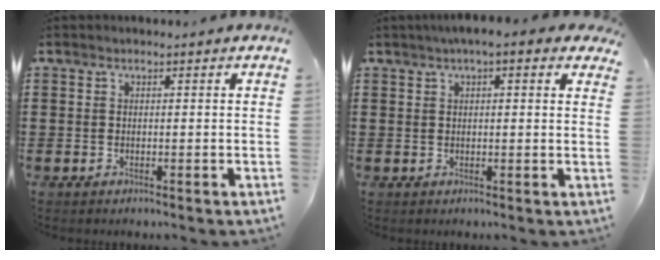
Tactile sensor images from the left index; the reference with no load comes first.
{"total": 3.4, "force": [2.2, 0.6, 2.5], "torque": [-0.054, 0.006, 0.039]}